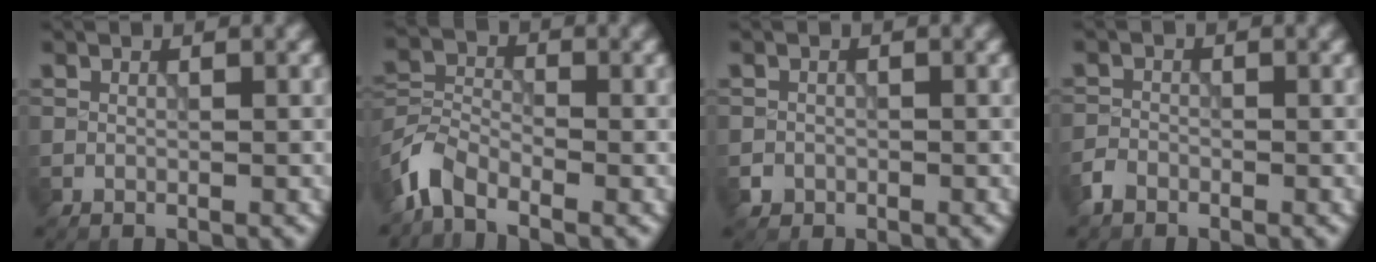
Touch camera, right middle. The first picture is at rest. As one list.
[{"total": 4.0, "force": [-3.1, 1.6, 1.8], "torque": [-0.040, -0.002, -0.078]}, {"total": 1.1, "force": [-0.5, 1.0, 0.0], "torque": [0.006, -0.002, -0.010]}, {"total": 1.5, "force": [-1.2, 0.8, 0.4], "torque": [-0.004, 0.002, -0.029]}]